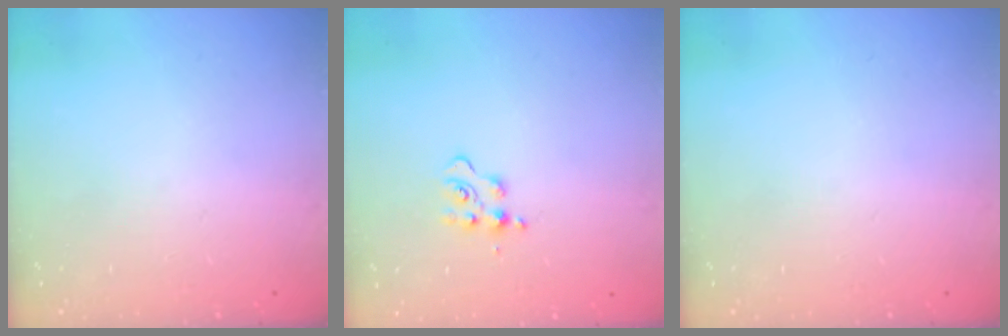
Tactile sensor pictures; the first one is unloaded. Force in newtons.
{"total": 6.8, "press": 6.7, "slide": 0.8}
{"total": 0.0}